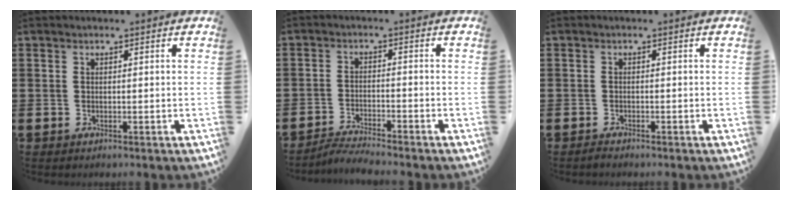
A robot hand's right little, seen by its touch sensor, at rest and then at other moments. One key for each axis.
{"total": 2.7, "fx": -2.7, "fy": -0.2, "fz": 0.4, "tx": -0.008, "ty": 0.003, "tz": -0.055}
{"total": 0.6, "fx": -0.6, "fy": 0.1, "fz": 0.3, "tx": -0.007, "ty": -0.003, "tz": -0.011}